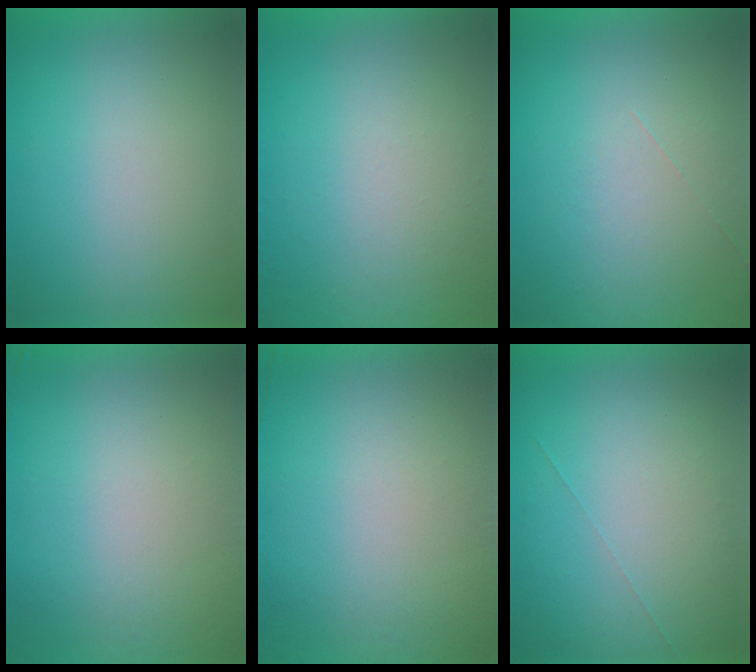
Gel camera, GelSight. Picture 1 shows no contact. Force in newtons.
{"total": 4.7}
{"total": 1.2}
{"total": 6.1}
{"total": 5.5}
{"total": 1.0}